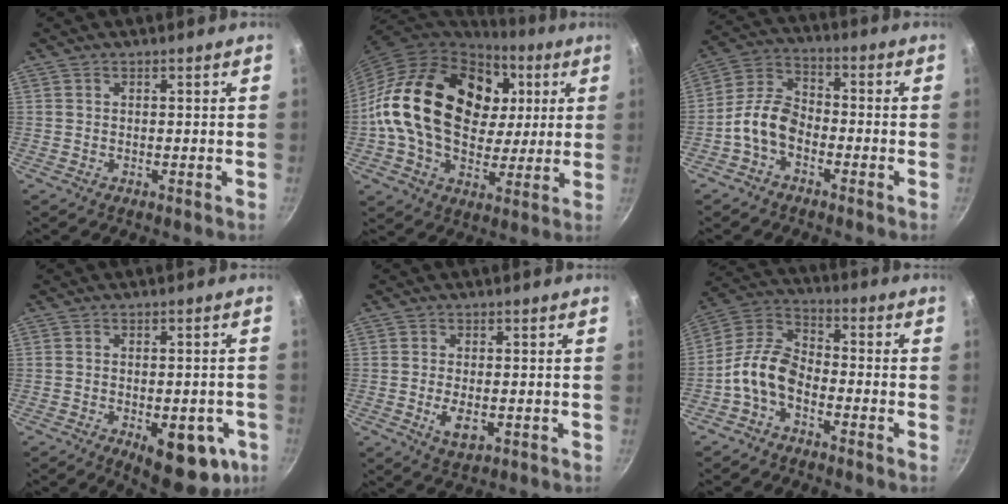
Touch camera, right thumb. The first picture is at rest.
{"total": 27.4, "force": [4.8, 19.3, 18.8], "torque": [-0.311, 0.012, 0.083]}
{"total": 8.6, "force": [-3.5, 5.4, 5.8], "torque": [-0.103, 0.044, -0.082]}
{"total": 13.8, "force": [-5.0, 6.6, 11.1], "torque": [-0.096, 0.005, -0.053]}
{"total": 4.7, "force": [-1.2, 2.4, 3.8], "torque": [-0.070, -0.005, -0.014]}
{"total": 9.8, "force": [-4.1, 5.7, 6.9], "torque": [-0.134, 0.054, -0.099]}